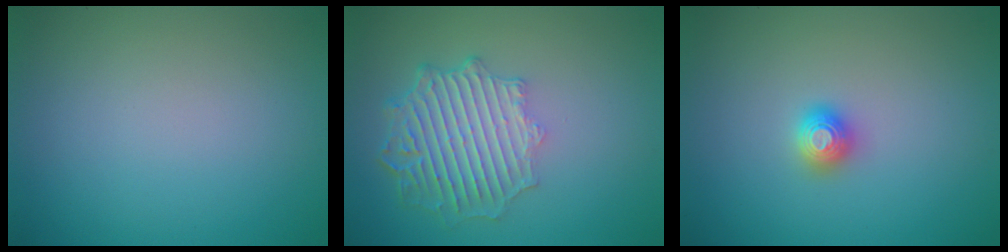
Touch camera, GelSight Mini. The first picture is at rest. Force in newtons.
{"total": 6.2, "press": 4.8, "slide": 3.8}
{"total": 1.3, "press": 1.3, "slide": 0.2}